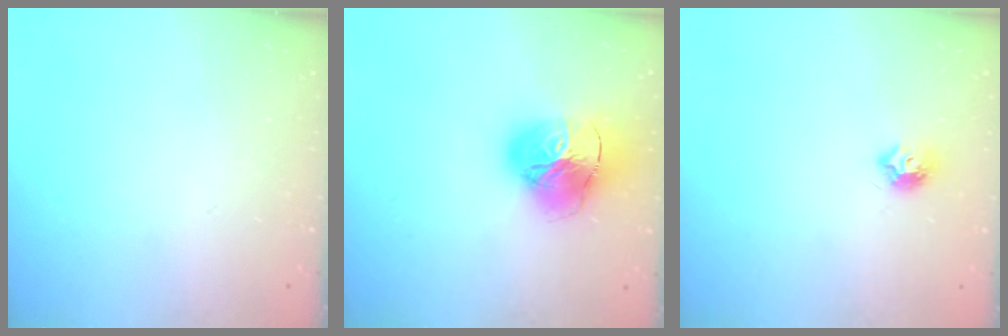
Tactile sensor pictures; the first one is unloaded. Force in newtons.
{"total": 19.8, "press": 19.6, "slide": 2.3}
{"total": 7.1, "press": 7.1, "slide": 0.2}